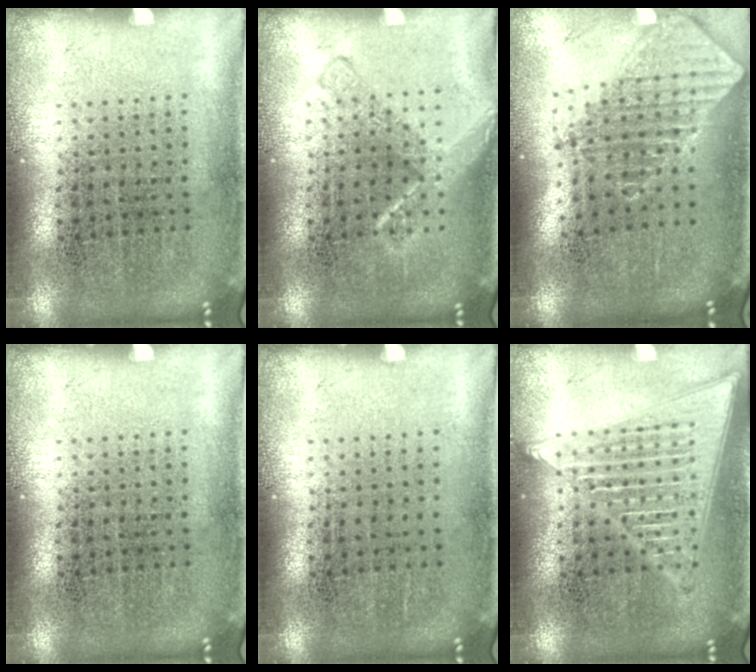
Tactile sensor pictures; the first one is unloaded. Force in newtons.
{"total": 2.4, "press": 2.4, "slide": 0.4}
{"total": 1.9, "press": 1.5, "slide": 1.2}
{"total": 0.0}
{"total": 0.0}
{"total": 2.2, "press": 2.2, "slide": 0.3}